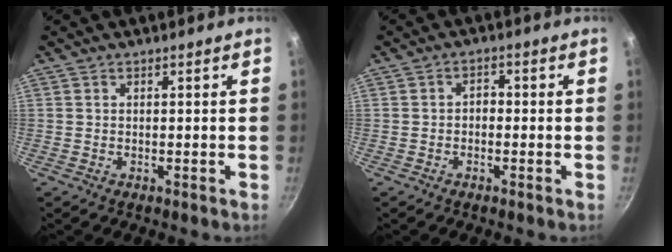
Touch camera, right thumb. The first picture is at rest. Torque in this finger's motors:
{"motor_torque": [-0.22, -0.06, -0.04, -0.14, 0.04]}